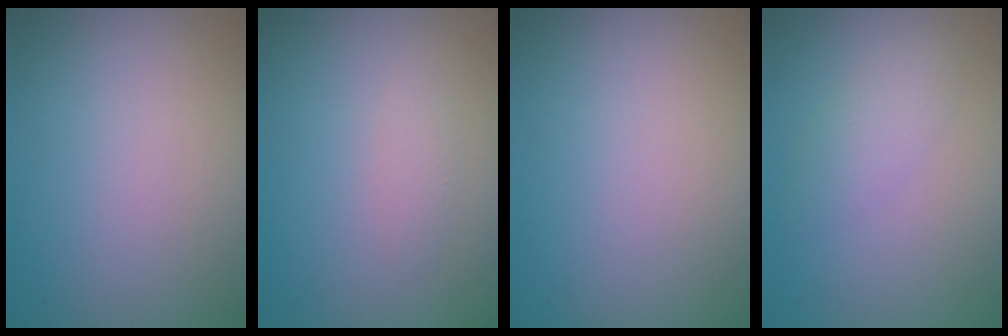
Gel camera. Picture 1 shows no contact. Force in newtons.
{"total": 1.0, "press": 1.0, "slide": 0.1}
{"total": 0.0}
{"total": 2.0, "press": 2.0, "slide": 0.1}